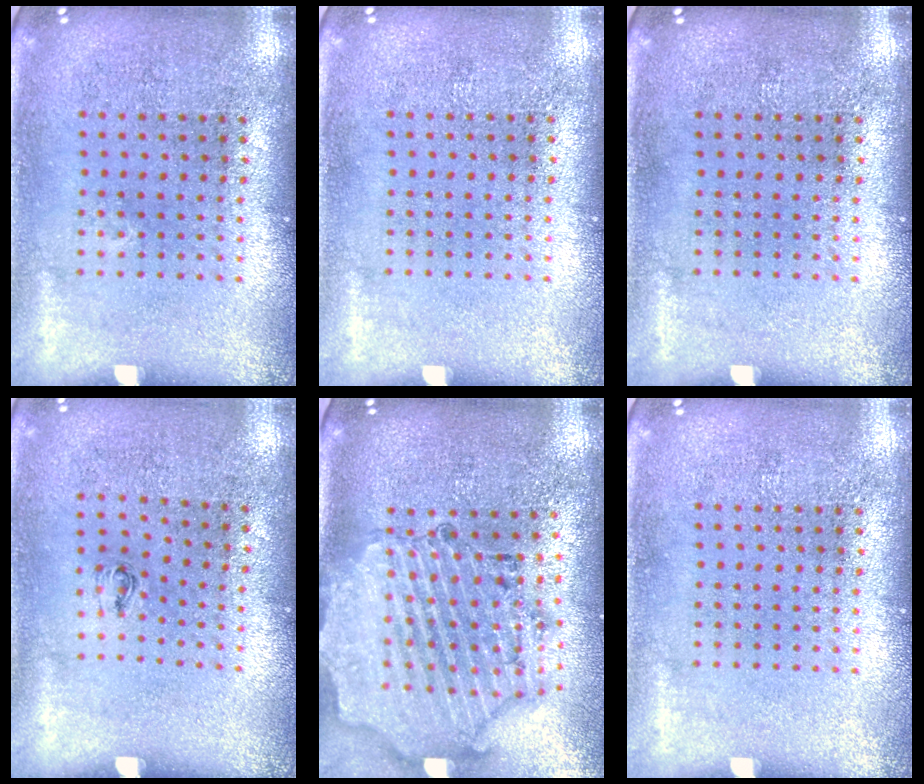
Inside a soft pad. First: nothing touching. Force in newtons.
{"total": 0.0}
{"total": 0.0}
{"total": 0.6, "press": 0.2, "slide": 0.5}
{"total": 2.1, "press": 2.0, "slide": 0.4}
{"total": 0.0}